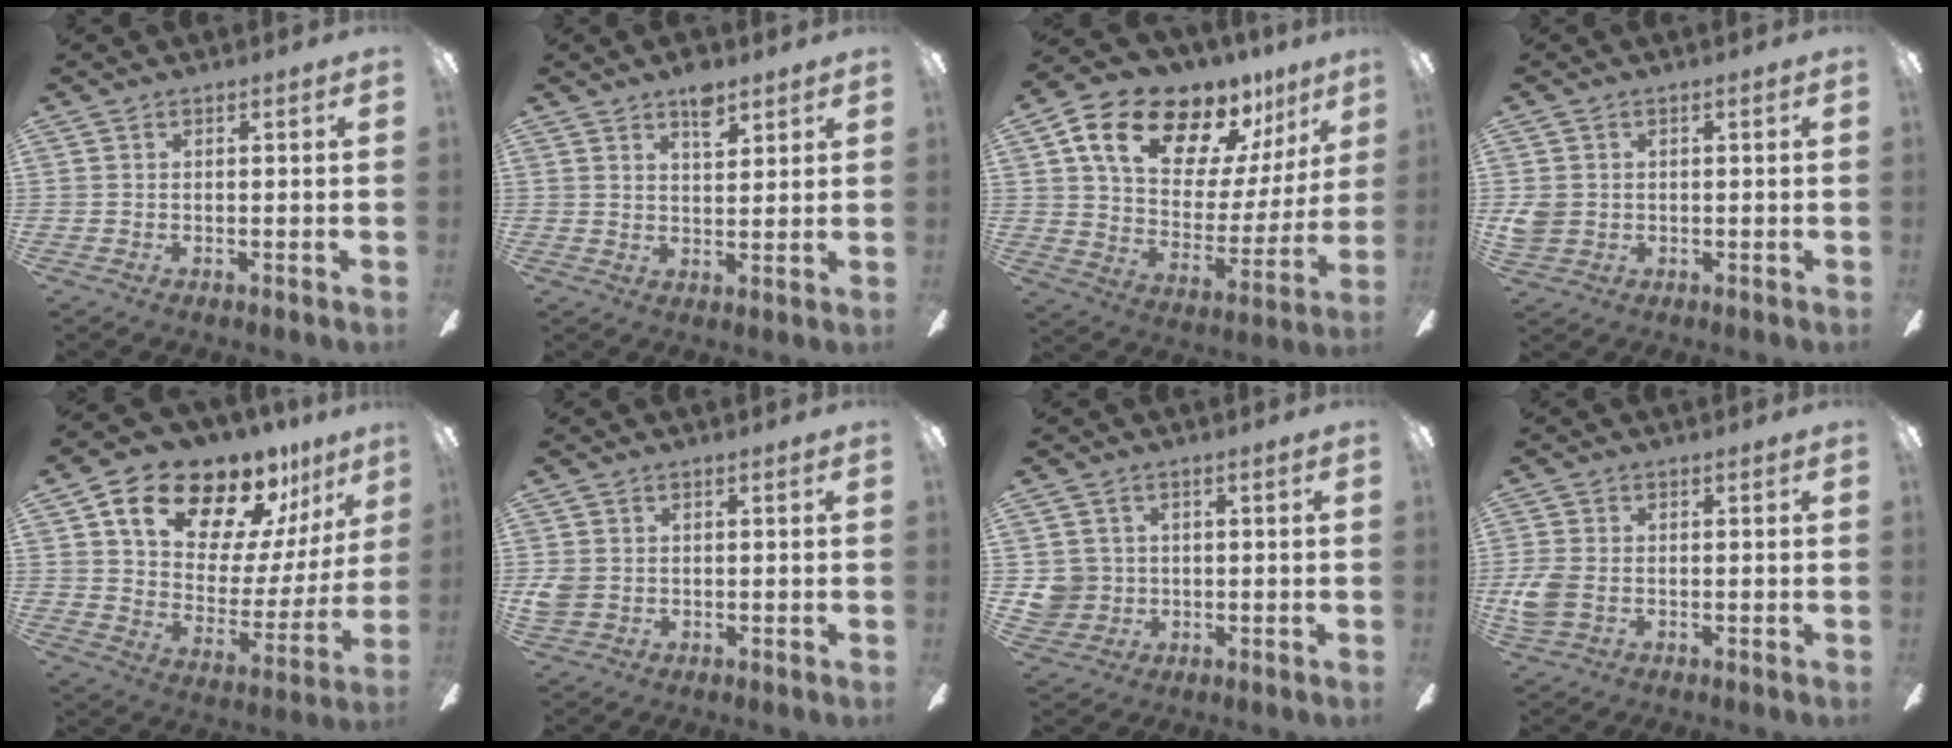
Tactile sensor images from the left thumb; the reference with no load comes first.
{"total": 6.6, "force": [4.6, 2.9, 3.7], "torque": [-0.042, -0.024, 0.077]}
{"total": 18.5, "force": [13.0, 9.6, 9.0], "torque": [-0.157, -0.082, 0.231]}
{"total": 3.6, "force": [0.1, 3.4, 1.3], "torque": [-0.019, 0.006, 0.004]}
{"total": 18.9, "force": [14.6, 9.0, 7.9], "torque": [-0.139, -0.102, 0.256]}
{"total": 3.5, "force": [-0.1, 3.1, 1.5], "torque": [-0.035, 0.006, -0.001]}
{"total": 5.5, "force": [0.4, 5.4, 1.1], "torque": [-0.025, 0.007, 0.011]}
{"total": 5.7, "force": [-0.9, 4.0, 3.9], "torque": [-0.089, 0.005, -0.017]}